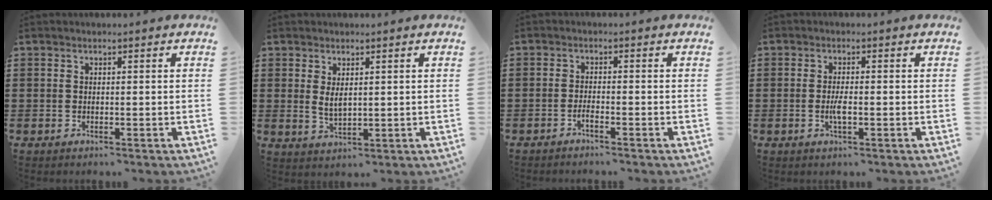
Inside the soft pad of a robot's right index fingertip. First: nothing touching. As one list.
[{"total": 2.6, "force": [0.8, 1.2, 2.2], "torque": [-0.035, 0.000, 0.013]}, {"total": 1.4, "force": [-1.2, -0.1, 0.8], "torque": [-0.015, -0.005, -0.020]}, {"total": 2.6, "force": [-0.6, 0.7, 2.5], "torque": [-0.057, -0.004, -0.015]}]